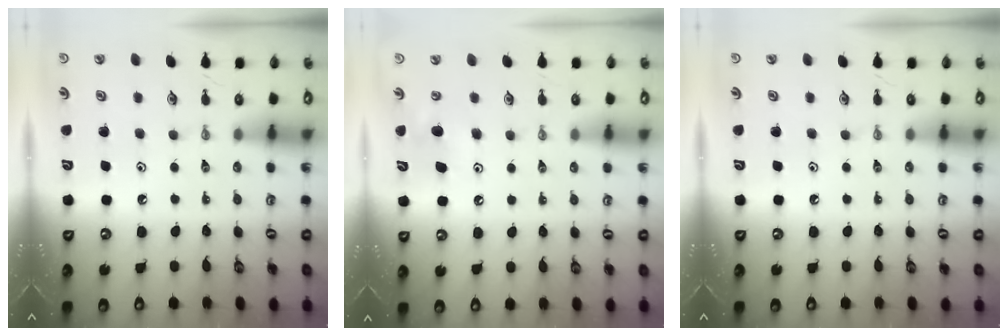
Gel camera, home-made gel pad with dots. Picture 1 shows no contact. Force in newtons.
{"total": 6.0, "press": 5.9, "slide": 1.0}
{"total": 0.0}